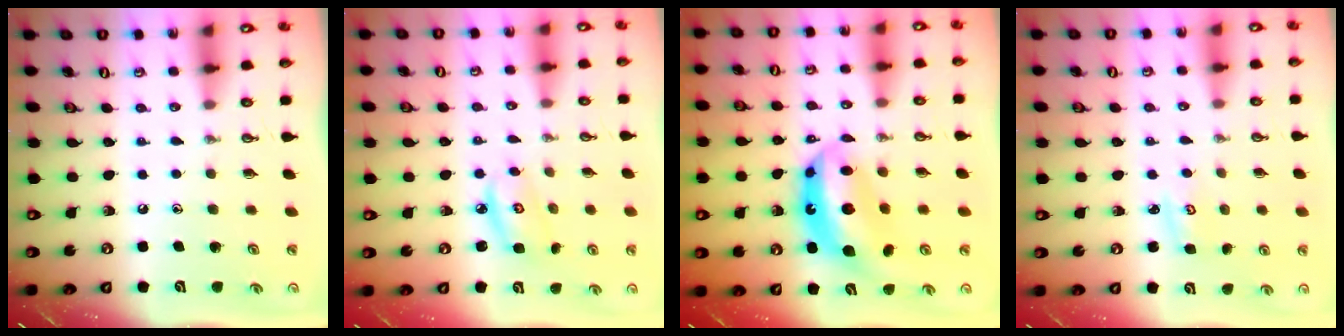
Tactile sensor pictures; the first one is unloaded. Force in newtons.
{"total": 5.2, "press": 5.2, "slide": 0.2}
{"total": 13.6, "press": 13.6, "slide": 1.1}
{"total": 3.0, "press": 3.0, "slide": 0.2}